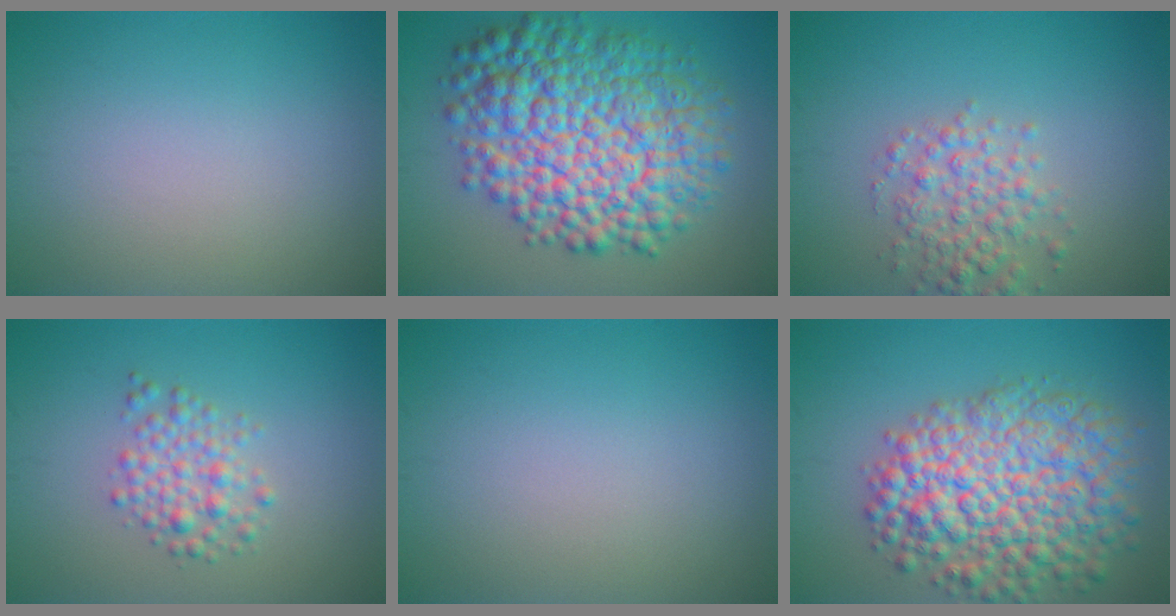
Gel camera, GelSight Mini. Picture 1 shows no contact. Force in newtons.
{"total": 13.2, "press": 13.2, "slide": 0.2}
{"total": 3.5, "press": 3.5, "slide": 0.1}
{"total": 2.8, "press": 2.8, "slide": 0.1}
{"total": 0.0}
{"total": 10.1, "press": 10.1, "slide": 0.4}